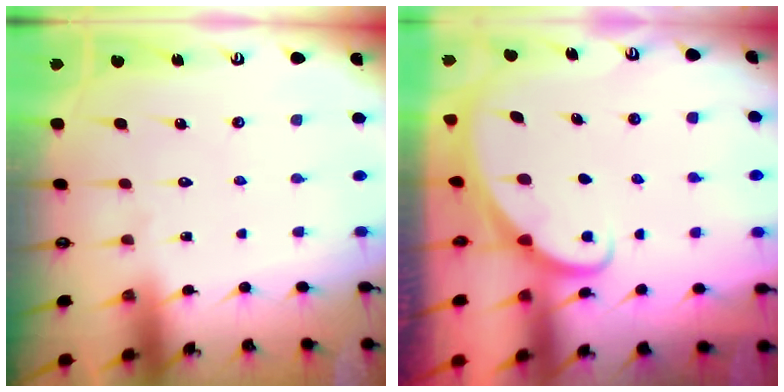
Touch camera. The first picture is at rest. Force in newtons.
{"total": 1.6, "press": 1.6, "slide": 0.0}